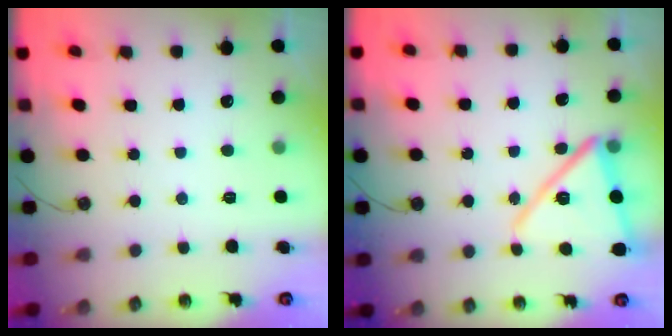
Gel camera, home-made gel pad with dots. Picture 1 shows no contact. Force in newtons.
{"total": 15.1, "press": 15.0, "slide": 1.3}